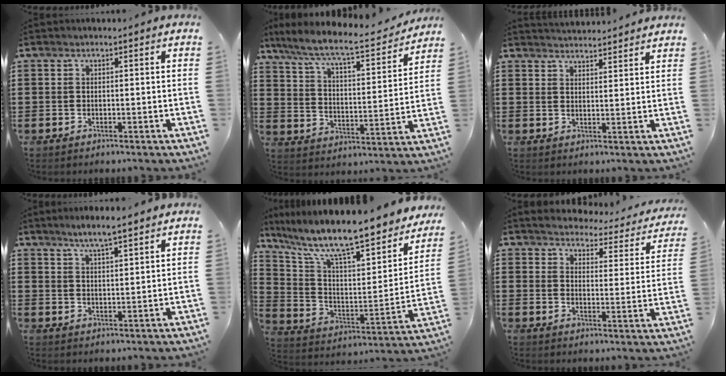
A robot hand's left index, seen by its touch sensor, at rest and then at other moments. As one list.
[{"total": 7.9, "force": [6.8, 0.3, 3.9], "torque": [-0.104, -0.045, 0.108]}, {"total": 2.9, "force": [2.9, -0.1, 0.0], "torque": [-0.007, -0.011, 0.054]}, {"total": 4.1, "force": [3.6, 0.1, 1.9], "torque": [-0.047, -0.005, 0.063]}, {"total": 11.8, "force": [9.8, 1.5, 6.4], "torque": [-0.142, -0.081, 0.157]}, {"total": 3.1, "force": [3.0, 0.1, 0.5], "torque": [-0.030, -0.026, 0.045]}]